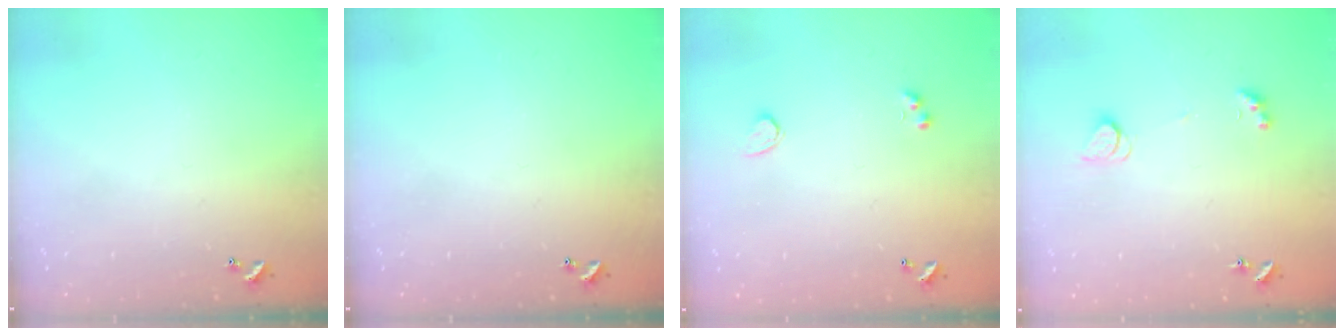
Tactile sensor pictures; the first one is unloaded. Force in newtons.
{"total": 0.0}
{"total": 1.9, "press": 1.5, "slide": 1.1}
{"total": 2.1, "press": 2.1, "slide": 0.4}